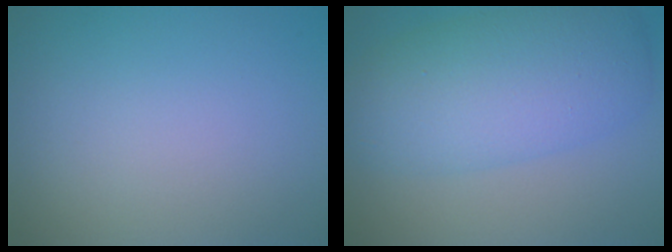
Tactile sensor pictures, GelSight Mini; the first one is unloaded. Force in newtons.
{"total": 7.9, "press": 7.9, "slide": 0.0}